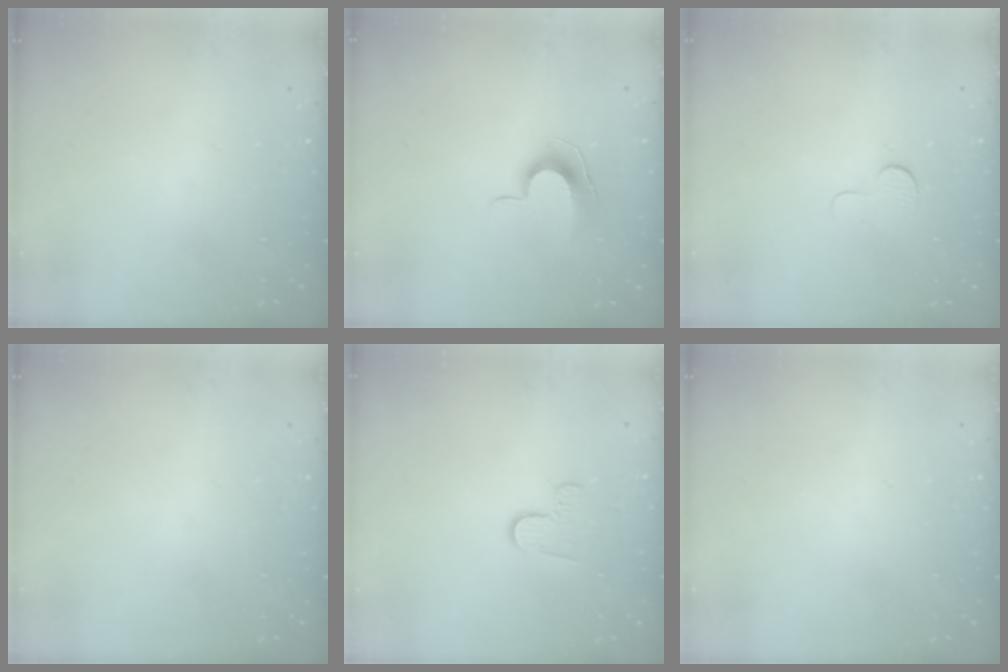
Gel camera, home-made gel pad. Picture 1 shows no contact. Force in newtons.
{"total": 8.8, "press": 8.7, "slide": 0.8}
{"total": 3.9, "press": 3.9, "slide": 0.3}
{"total": 0.0}
{"total": 3.8, "press": 3.8, "slide": 0.4}
{"total": 0.0}